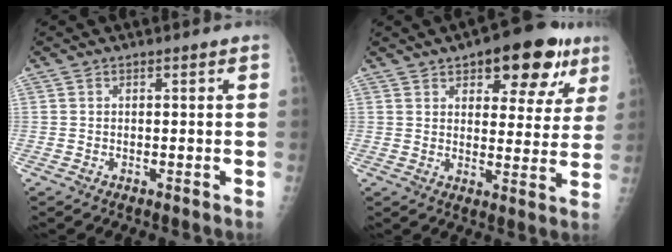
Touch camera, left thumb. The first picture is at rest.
{"total": 15.3, "force": [8.5, 7.1, 10.6], "torque": [-0.089, -0.022, 0.113]}